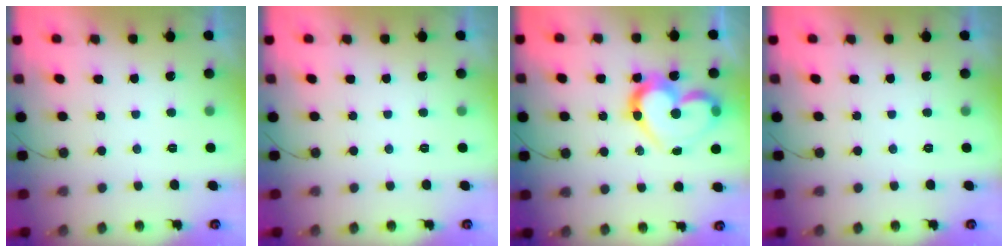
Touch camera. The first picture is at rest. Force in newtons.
{"total": 0.0}
{"total": 16.6, "press": 16.4, "slide": 2.1}
{"total": 0.0}